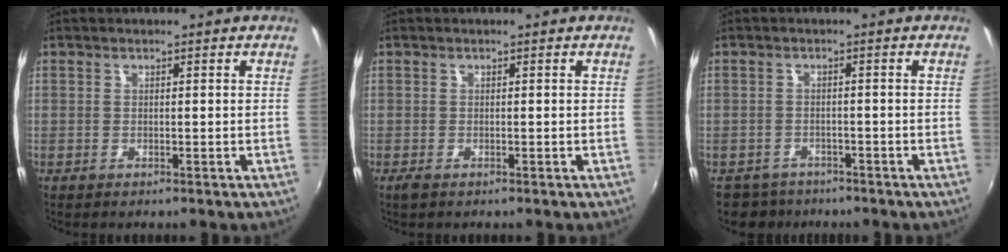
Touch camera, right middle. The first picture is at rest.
{"total": 0.9, "force": [-0.6, 0.3, 0.6], "torque": [-0.013, -0.004, -0.011]}
{"total": 4.8, "force": [-3.8, 2.9, 0.3], "torque": [-0.023, 0.000, -0.065]}